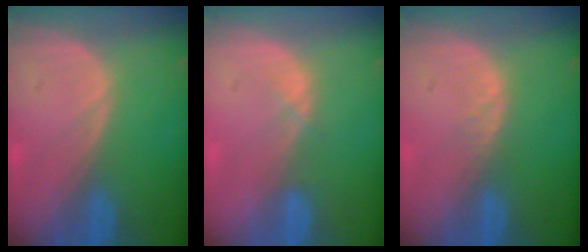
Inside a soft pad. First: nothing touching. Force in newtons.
{"total": 1.4, "press": 1.2, "slide": 0.7}
{"total": 1.0, "press": 1.0, "slide": 0.2}